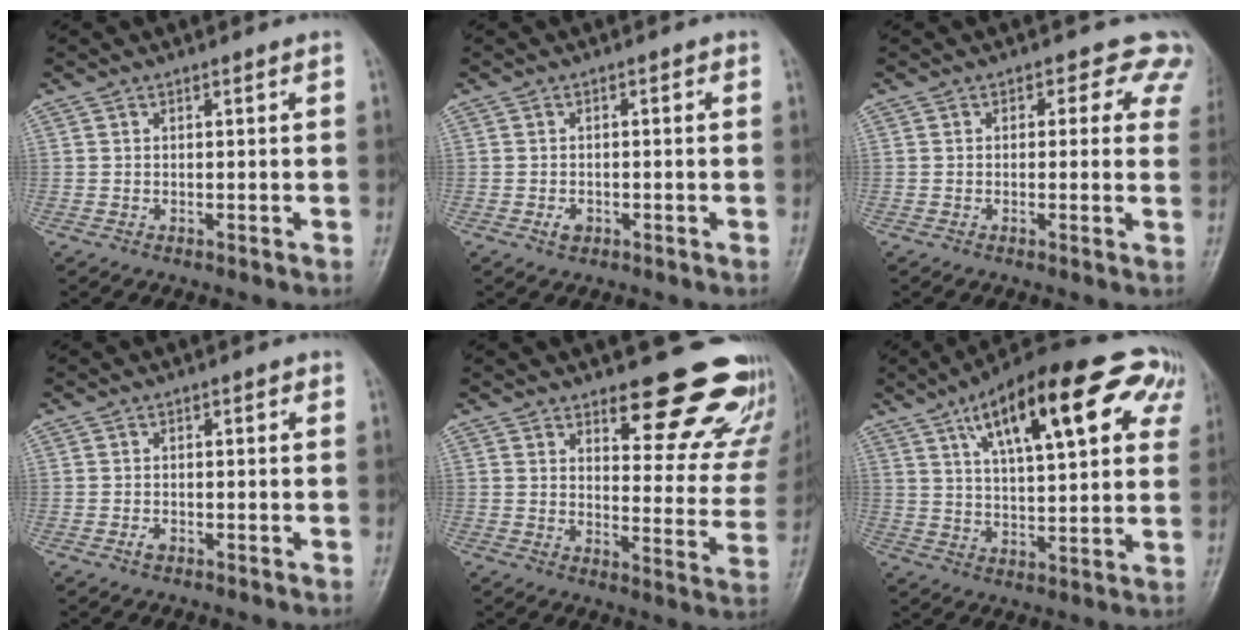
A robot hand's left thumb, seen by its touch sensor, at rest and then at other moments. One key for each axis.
{"total": 2.2, "fx": -0.8, "fy": 1.6, "fz": 1.2, "tx": -0.011, "ty": 0.004, "tz": -0.015}
{"total": 6.1, "fx": 3.9, "fy": 4.1, "fz": 2.3, "tx": 0.022, "ty": -0.009, "tz": 0.017}
{"total": 1.5, "fx": -0.6, "fy": 0.9, "fz": 1.0, "tx": -0.013, "ty": 0.004, "tz": -0.013}
{"total": 18.8, "fx": 15.2, "fy": 6.4, "fz": 9.1, "tx": -0.059, "ty": -0.109, "tz": 0.177}
{"total": 24.2, "fx": 11.2, "fy": 9.0, "fz": 19.5, "tx": -0.260, "ty": 0.009, "tz": 0.162}